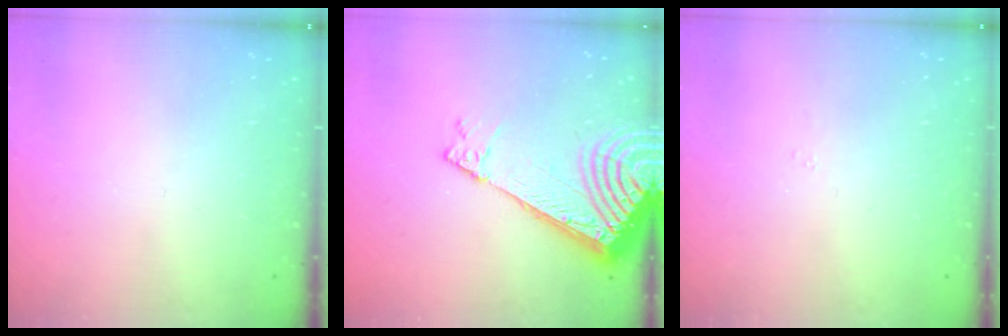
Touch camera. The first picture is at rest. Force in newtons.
{"total": 14.0, "press": 14.0, "slide": 1.4}
{"total": 3.9, "press": 3.9, "slide": 0.1}